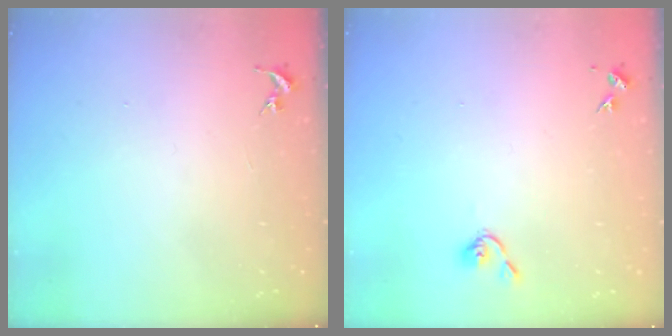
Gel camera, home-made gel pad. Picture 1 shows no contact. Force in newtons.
{"total": 3.7, "press": 3.6, "slide": 0.6}